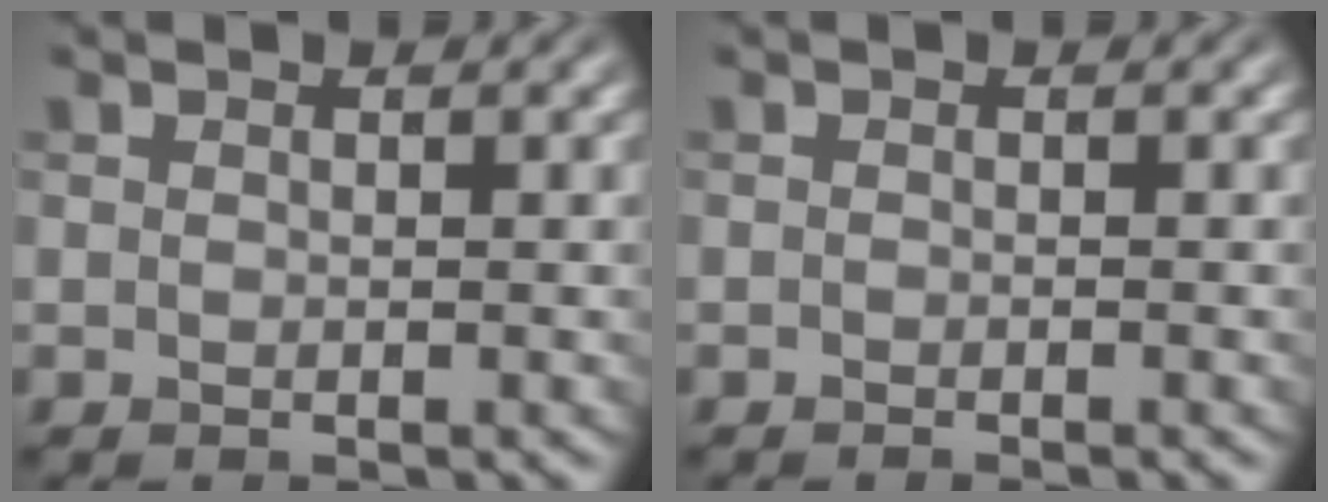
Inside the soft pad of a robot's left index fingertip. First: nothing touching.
{"total": 0.7, "force": [-0.6, 0.1, 0.3], "torque": [0.001, -0.002, -0.013]}